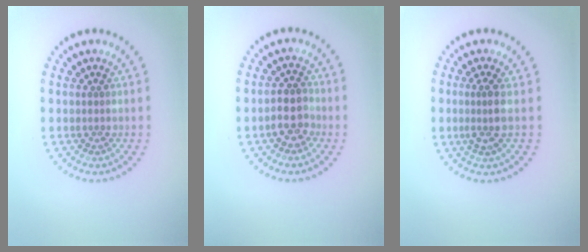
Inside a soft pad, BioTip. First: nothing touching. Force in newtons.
{"total": 2.8, "press": 2.6, "slide": 0.9}
{"total": 2.1, "press": 1.5, "slide": 1.5}